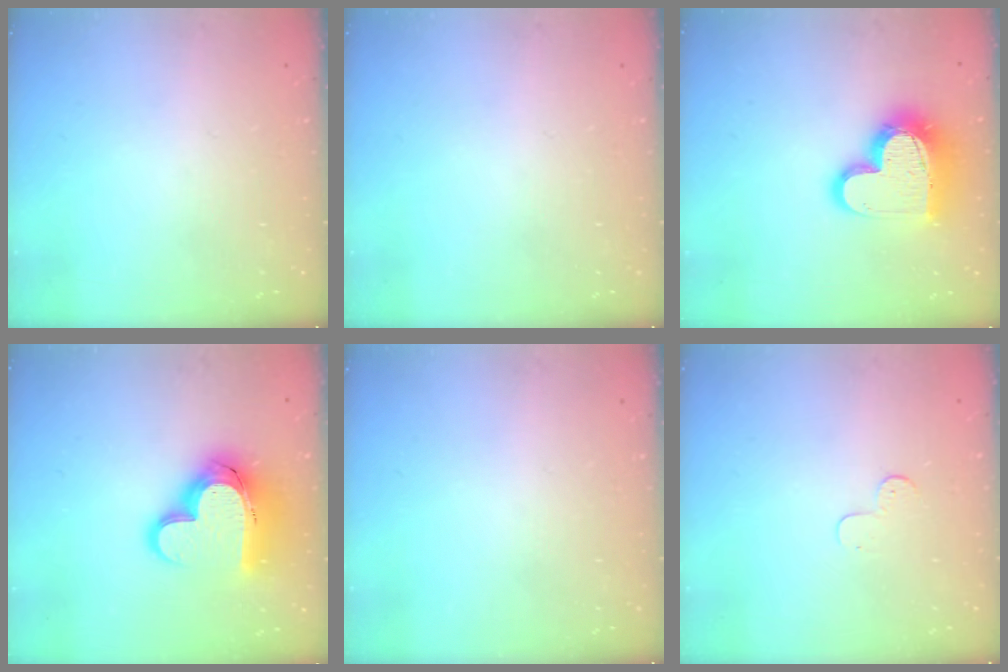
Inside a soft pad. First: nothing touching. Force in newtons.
{"total": 0.0}
{"total": 17.3, "press": 17.3, "slide": 1.4}
{"total": 17.3, "press": 17.2, "slide": 1.8}
{"total": 0.0}
{"total": 3.7, "press": 3.7, "slide": 0.4}